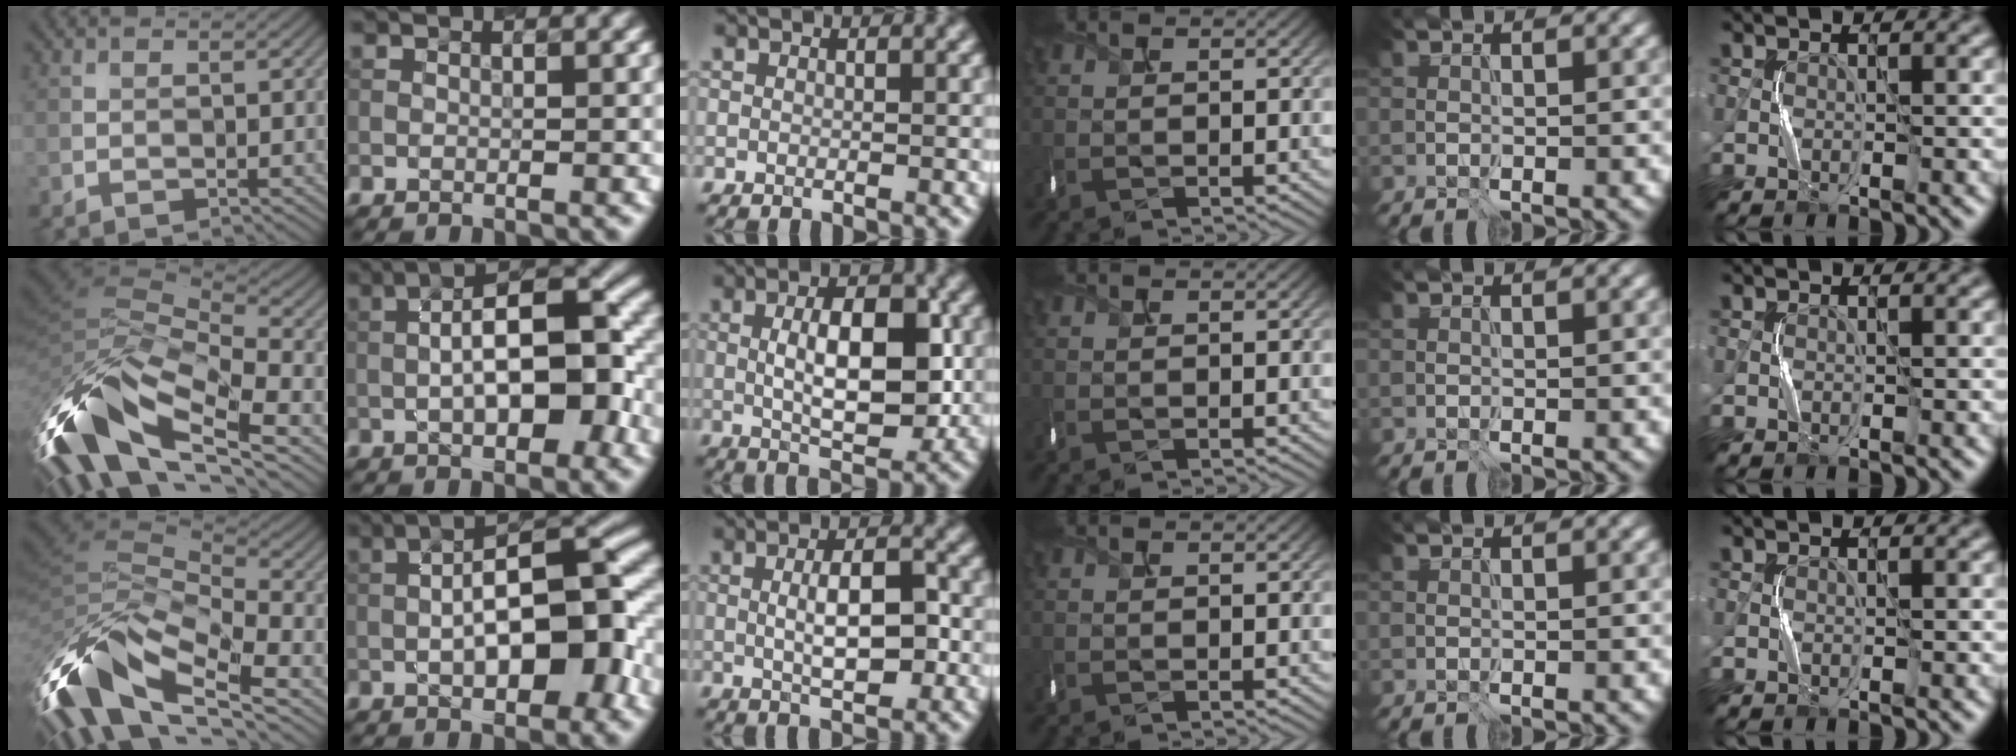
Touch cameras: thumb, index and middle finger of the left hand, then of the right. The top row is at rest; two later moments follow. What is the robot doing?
{"motion": "shake", "object": "box of matches"}